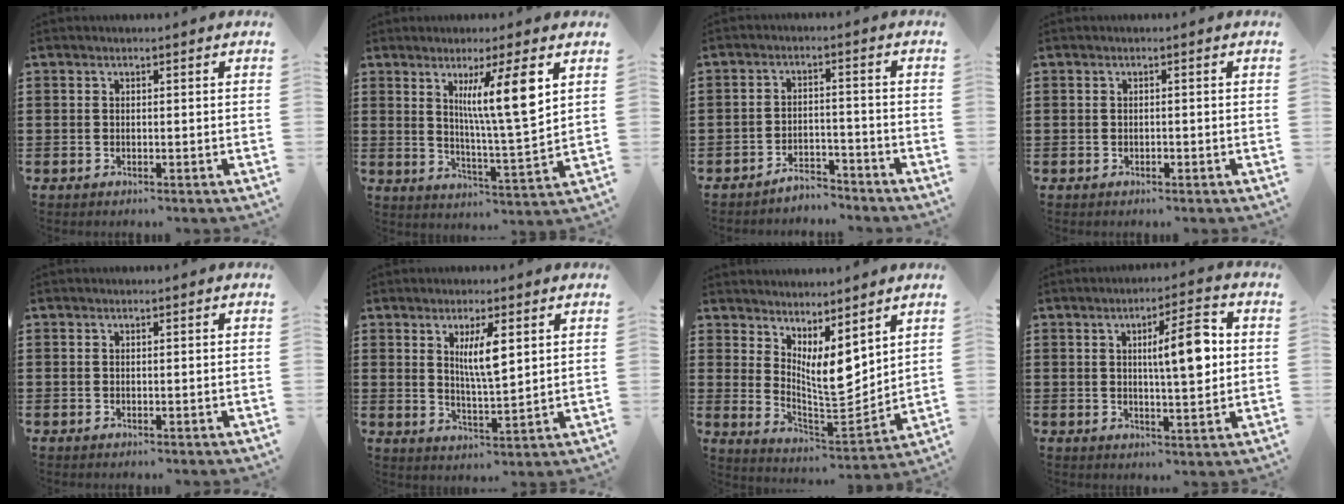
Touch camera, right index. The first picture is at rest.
{"total": 10.2, "force": [4.3, 0.8, 9.2], "torque": [-0.162, -0.011, 0.064]}
{"total": 3.8, "force": [-3.7, 0.6, 0.3], "torque": [-0.011, 0.007, -0.077]}
{"total": 0.5, "force": [-0.2, 0.2, 0.4], "torque": [-0.010, -0.002, -0.004]}
{"total": 0.0}
{"total": 5.7, "force": [2.1, 1.4, 5.1], "torque": [-0.097, 0.002, 0.033]}
{"total": 7.6, "force": [4.7, 2.7, 5.3], "torque": [-0.106, -0.036, 0.083]}
{"total": 8.2, "force": [1.4, 1.9, 7.8], "torque": [-0.123, -0.003, 0.014]}